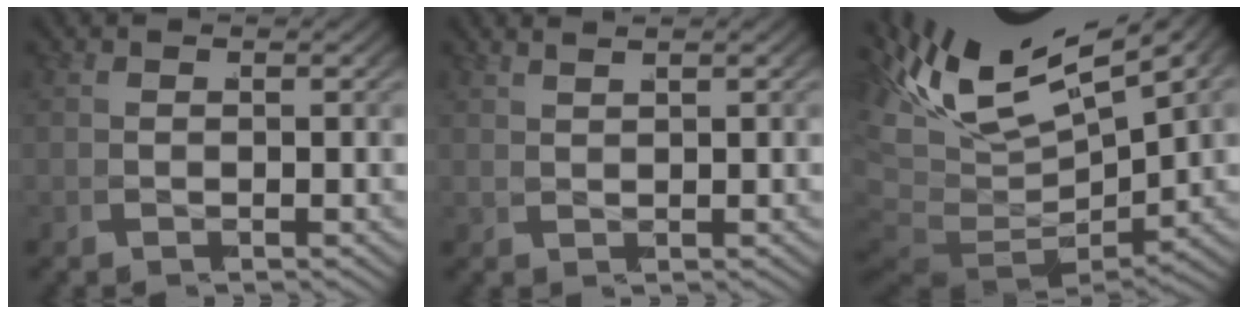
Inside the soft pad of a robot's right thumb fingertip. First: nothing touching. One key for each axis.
{"total": 1.4, "fx": 1.3, "fy": -0.4, "fz": -0.2, "tx": 0.011, "ty": 0.009, "tz": 0.025}
{"total": 11.8, "fx": 0.0, "fy": 7.9, "fz": 8.7, "tx": -0.176, "ty": -0.045, "tz": 0.016}